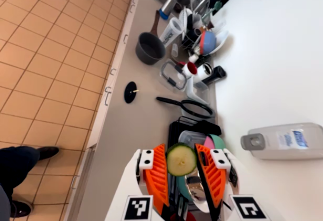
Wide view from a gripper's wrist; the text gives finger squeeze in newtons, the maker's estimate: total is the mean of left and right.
{"total": 7.5, "left": 7.8, "right": 7.2}